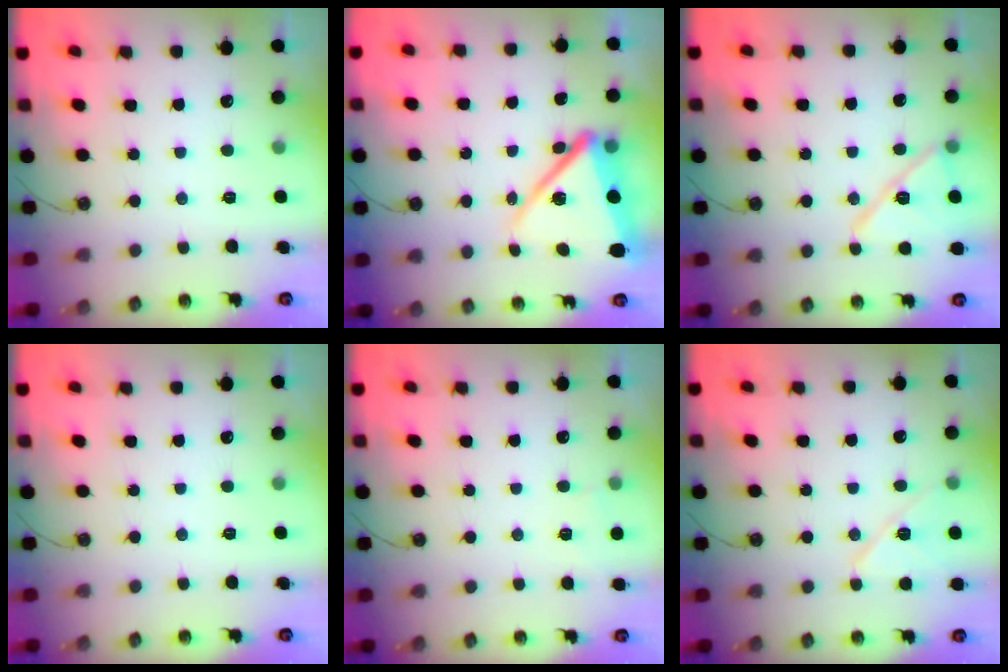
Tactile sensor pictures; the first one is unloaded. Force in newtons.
{"total": 16.3, "press": 16.2, "slide": 1.4}
{"total": 13.0, "press": 13.0, "slide": 1.0}
{"total": 0.0}
{"total": 5.5, "press": 2.2, "slide": 5.1}
{"total": 9.9, "press": 9.9, "slide": 0.9}